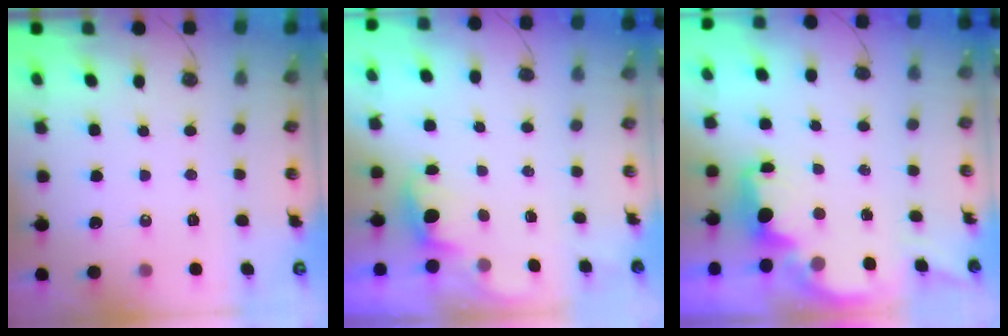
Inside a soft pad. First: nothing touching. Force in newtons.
{"total": 0.7, "press": 0.1, "slide": 0.7}
{"total": 2.1, "press": 2.0, "slide": 0.8}